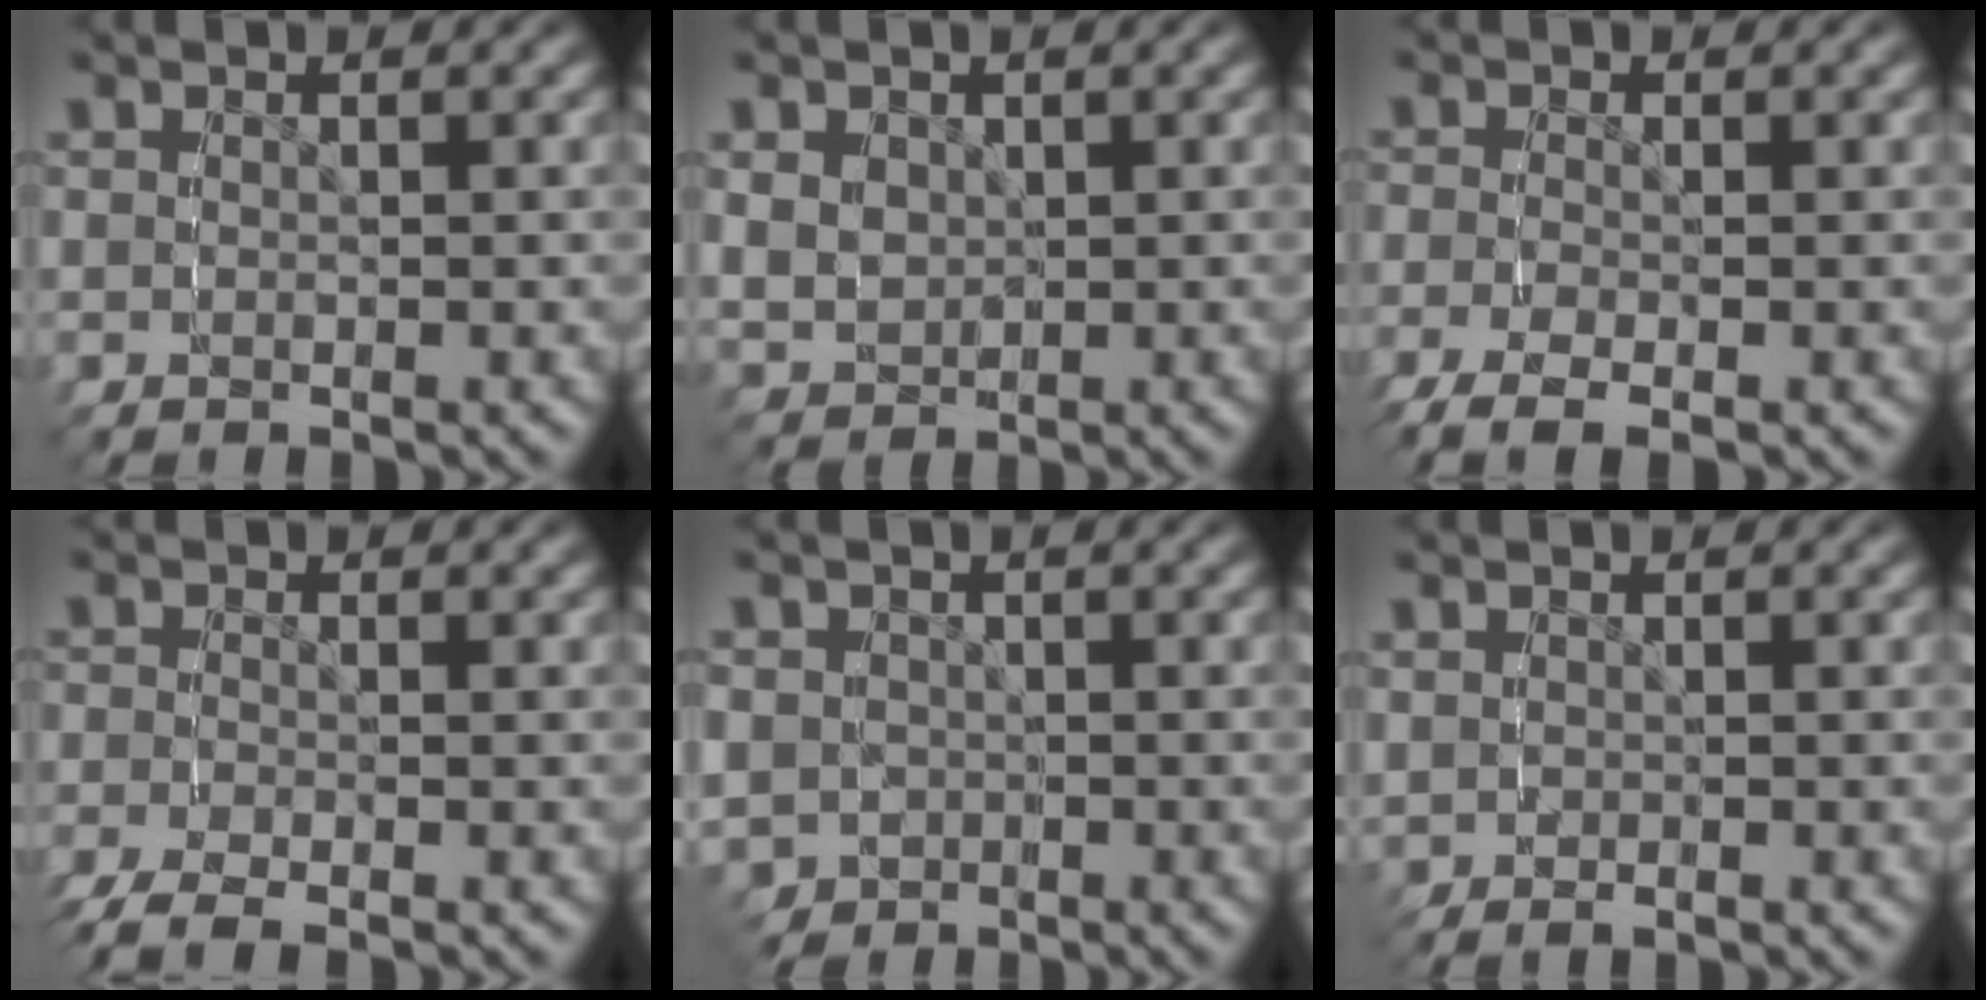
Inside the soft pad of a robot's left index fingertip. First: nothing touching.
{"total": 4.0, "force": [0.7, 3.6, 1.6], "torque": [-0.036, -0.014, 0.021]}
{"total": 4.2, "force": [-2.5, 2.1, 2.6], "torque": [-0.063, -0.018, -0.032]}
{"total": 4.1, "force": [-3.0, 1.9, 2.1], "torque": [-0.045, -0.013, -0.045]}
{"total": 7.6, "force": [-2.6, 6.8, 2.3], "torque": [-0.061, -0.039, -0.037]}
{"total": 1.0, "force": [-0.1, 0.9, 0.4], "torque": [-0.005, -0.003, 0.004]}